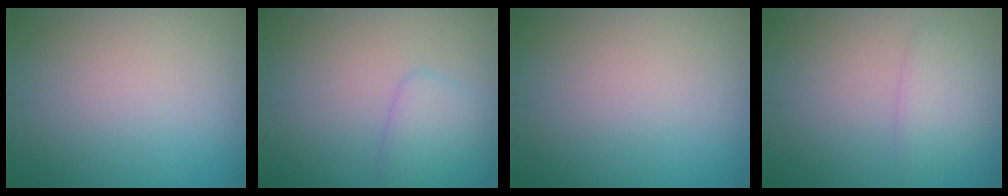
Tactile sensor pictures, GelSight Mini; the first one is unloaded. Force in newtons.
{"total": 2.6, "press": 2.6, "slide": 0.0}
{"total": 0.0}
{"total": 2.2, "press": 2.2, "slide": 0.2}